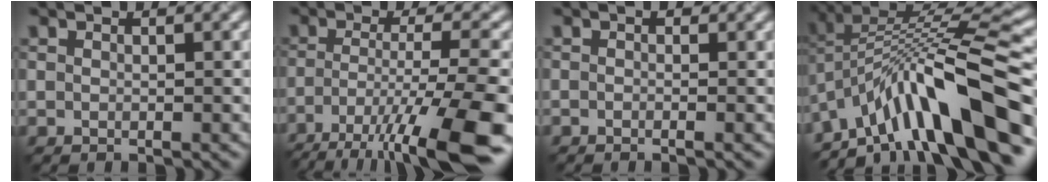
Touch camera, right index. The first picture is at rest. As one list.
[{"total": 12.3, "force": [-8.1, 2.3, 9.0], "torque": [-0.155, -0.002, -0.119]}, {"total": 1.7, "force": [-0.2, 0.9, 1.4], "torque": [0.001, 0.006, -0.024]}, {"total": 12.2, "force": [-7.0, 3.1, 9.5], "torque": [-0.148, 0.039, -0.109]}]